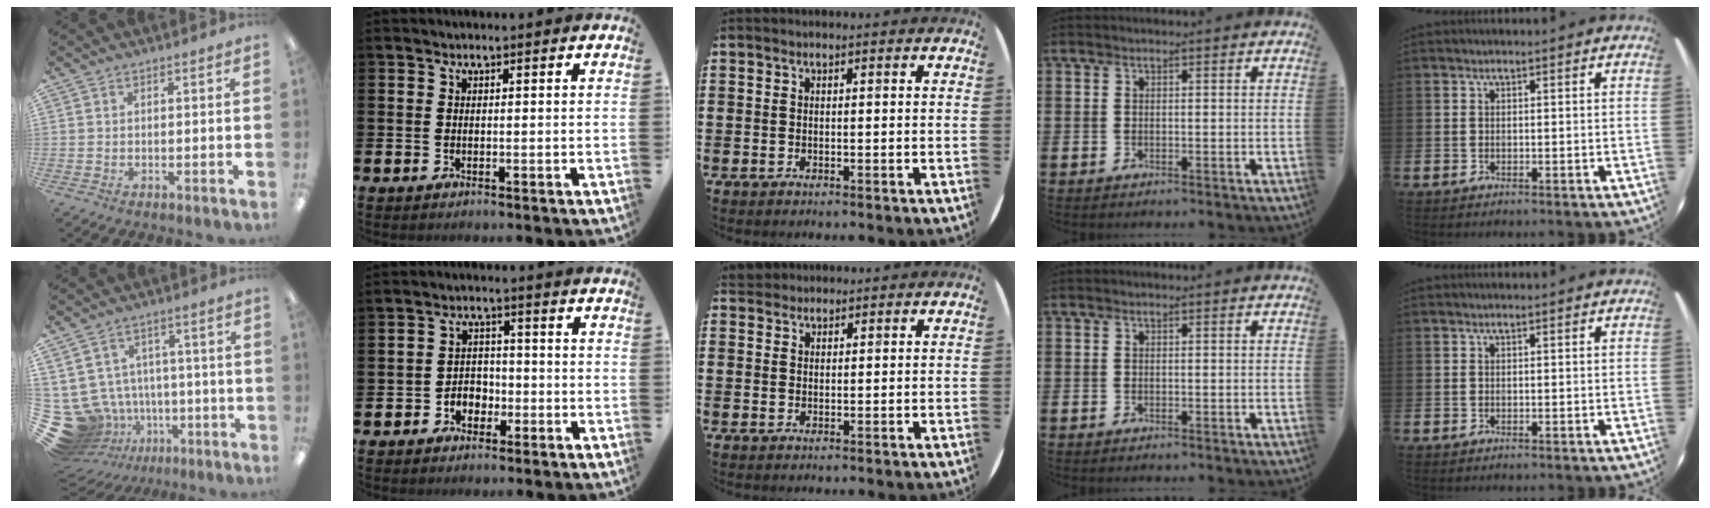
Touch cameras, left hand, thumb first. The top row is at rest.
{"thumb": {"total": 13.3, "force": [-4.3, 11.8, 4.3], "torque": [-0.115, 0.014, -0.049]}, "index": {"total": 3.1, "force": [-1.9, 2.3, 0.8], "torque": [-0.015, 0.004, -0.045]}, "middle": {"total": 1.8, "force": [1.7, 0.7, 0.1], "torque": [-0.004, 0.006, 0.033]}}